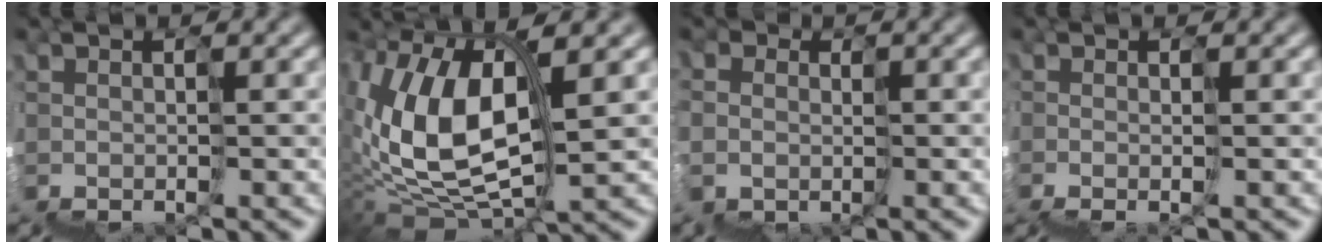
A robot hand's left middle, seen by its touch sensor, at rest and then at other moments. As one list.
[{"total": 6.2, "force": [2.2, 3.2, 4.9], "torque": [-0.124, 0.019, 0.034]}, {"total": 2.5, "force": [-0.6, 2.3, -0.8], "torque": [0.005, -0.007, -0.012]}, {"total": 2.4, "force": [-0.6, 0.9, 2.1], "torque": [-0.007, -0.006, -0.009]}]